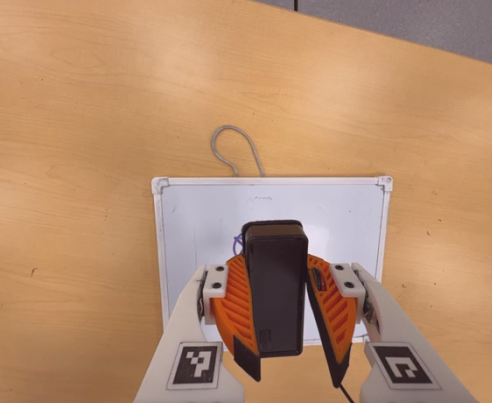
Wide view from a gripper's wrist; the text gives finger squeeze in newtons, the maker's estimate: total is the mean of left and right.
{"total": 9.6, "left": 9.4, "right": 9.8}